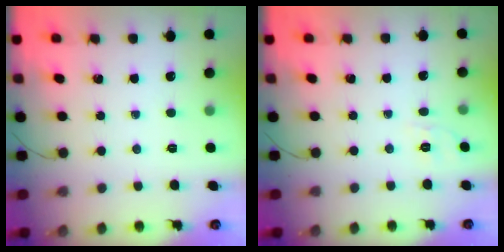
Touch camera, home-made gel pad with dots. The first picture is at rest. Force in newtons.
{"total": 4.5, "press": 4.1, "slide": 1.9}